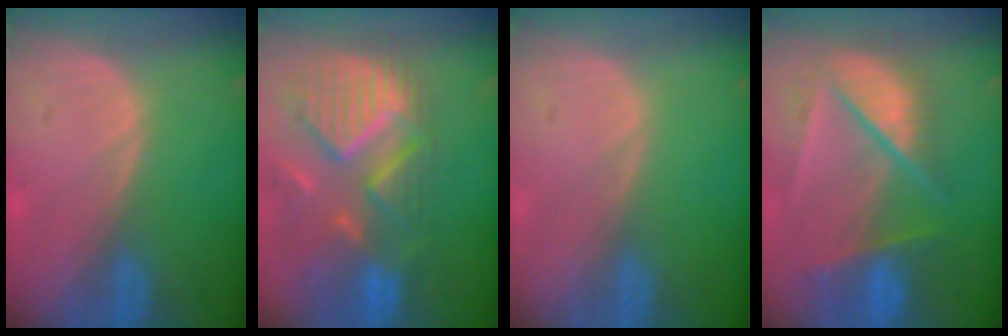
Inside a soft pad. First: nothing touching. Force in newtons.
{"total": 12.2, "press": 10.5, "slide": 6.2}
{"total": 0.0}
{"total": 9.9, "press": 8.5, "slide": 5.1}